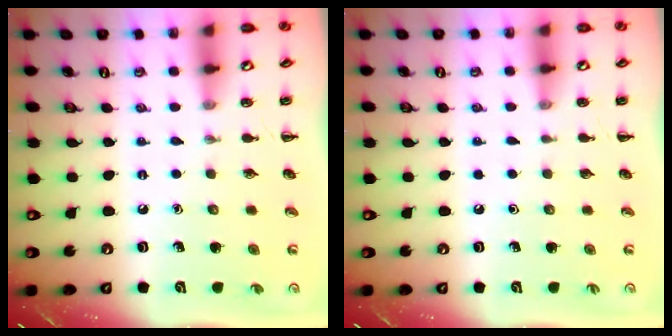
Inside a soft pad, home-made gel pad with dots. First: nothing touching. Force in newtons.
{"total": 0.0}